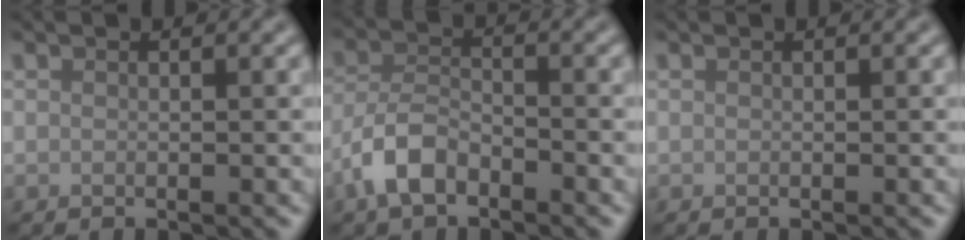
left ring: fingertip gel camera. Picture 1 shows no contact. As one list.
[{"total": 4.1, "force": [-2.7, 2.0, 2.4], "torque": [-0.046, 0.004, -0.063]}, {"total": 0.0}]